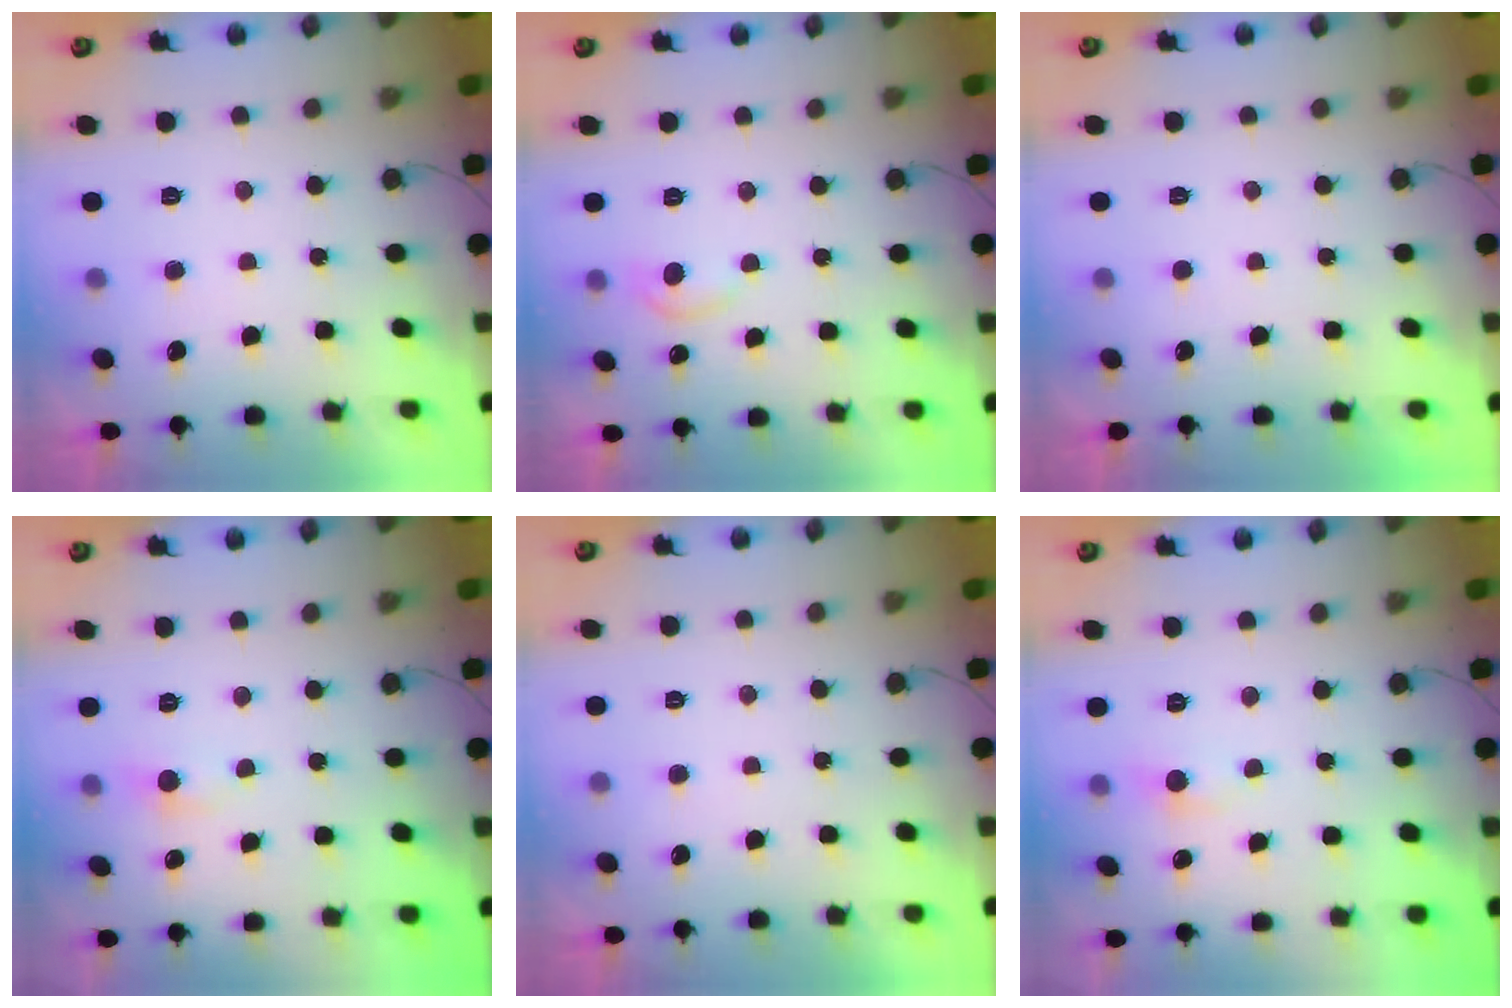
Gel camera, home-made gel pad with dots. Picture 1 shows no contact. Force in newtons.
{"total": 7.4, "press": 7.3, "slide": 0.8}
{"total": 0.0}
{"total": 3.2, "press": 3.2, "slide": 0.4}
{"total": 0.0}
{"total": 3.2, "press": 3.2, "slide": 0.4}